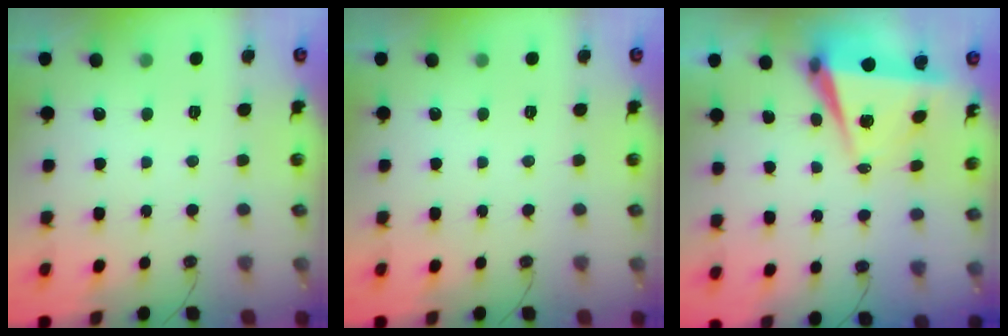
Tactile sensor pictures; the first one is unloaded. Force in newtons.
{"total": 0.0}
{"total": 6.0, "press": 4.1, "slide": 4.3}